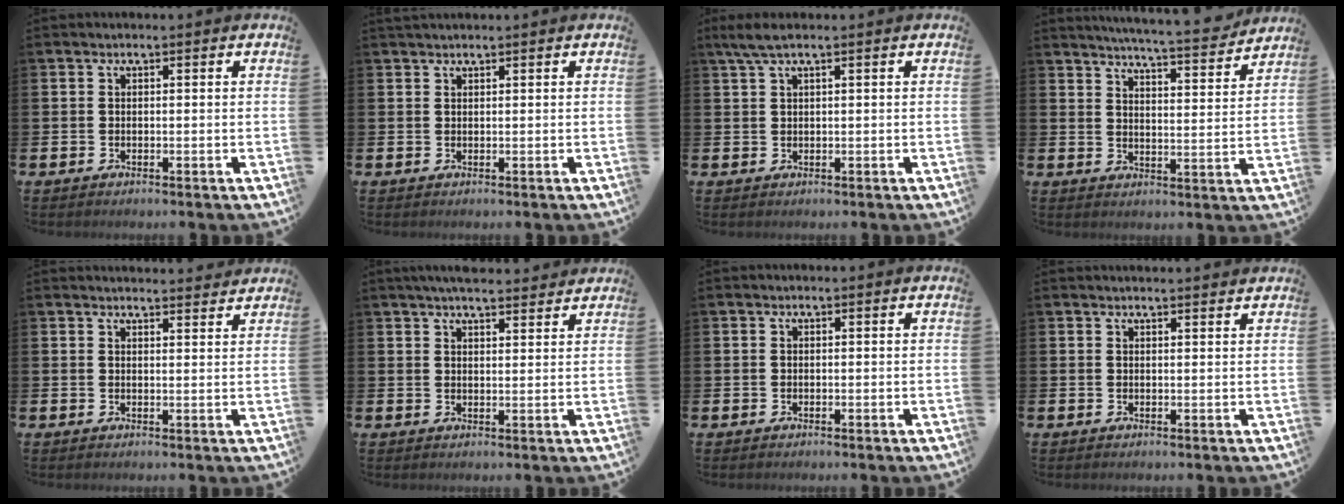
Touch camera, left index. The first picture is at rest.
{"total": 0.9, "force": [0.9, 0.0, 0.2], "torque": [0.003, -0.001, 0.015]}
{"total": 2.5, "force": [1.5, 0.3, 2.0], "torque": [-0.040, 0.003, 0.027]}
{"total": 6.0, "force": [5.8, -0.3, 1.3], "torque": [-0.030, -0.048, 0.097]}
{"total": 2.4, "force": [2.4, 0.1, 0.0], "torque": [0.009, -0.020, 0.041]}
{"total": 4.5, "force": [4.2, 0.6, 1.4], "torque": [-0.021, -0.020, 0.074]}
{"total": 0.0}
{"total": 1.2, "force": [1.2, 0.0, 0.2], "torque": [0.011, -0.008, 0.018]}